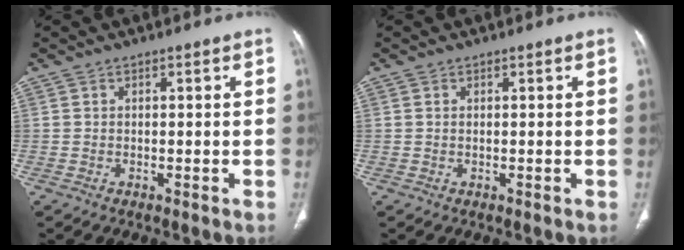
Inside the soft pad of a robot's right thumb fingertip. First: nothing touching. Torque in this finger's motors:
{"motor_torque": [0.23, -0.18, -0.43, -0.12, 0.05]}